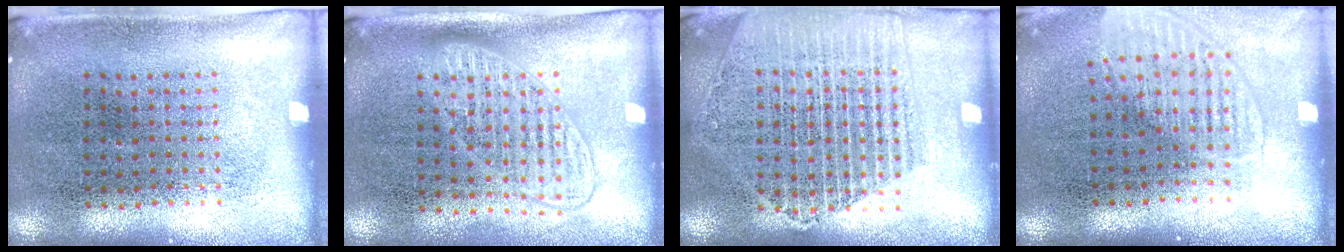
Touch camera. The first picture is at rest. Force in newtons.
{"total": 1.5, "press": 1.3, "slide": 0.7}
{"total": 1.9, "press": 1.8, "slide": 0.7}
{"total": 1.3, "press": 1.1, "slide": 0.7}